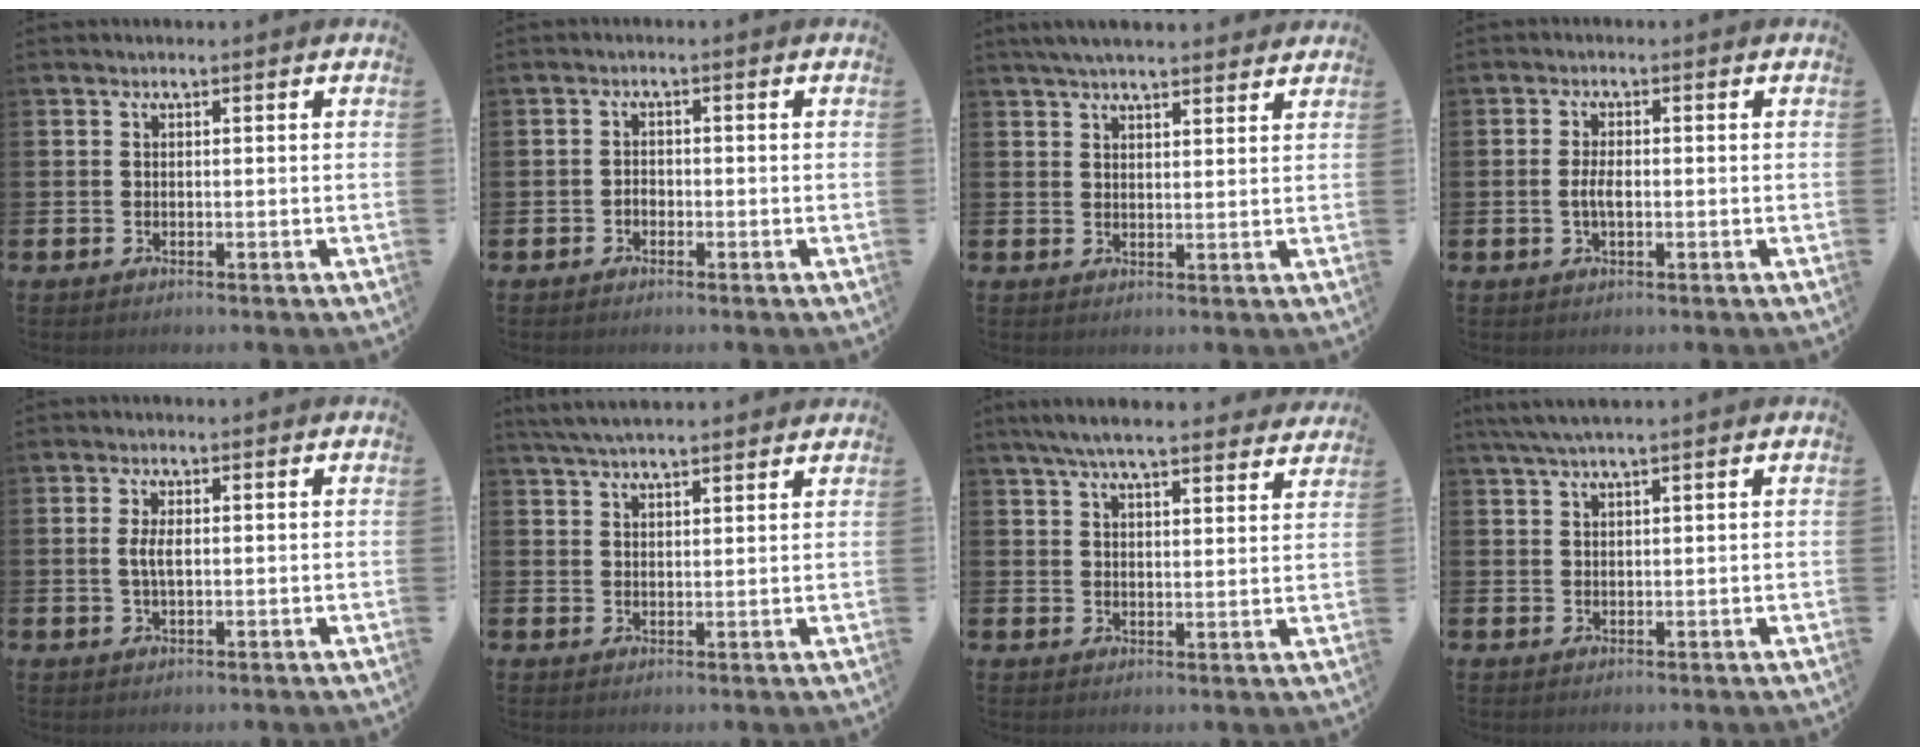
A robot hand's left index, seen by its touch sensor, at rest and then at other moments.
{"total": 1.2, "force": [-0.7, 0.9, 0.4], "torque": [-0.002, -0.001, -0.016]}
{"total": 4.4, "force": [4.1, 0.8, 1.3], "torque": [-0.030, -0.010, 0.076]}
{"total": 2.5, "force": [-0.3, 1.1, 2.3], "torque": [-0.035, -0.001, -0.008]}
{"total": 2.9, "force": [0.2, 1.2, 2.6], "torque": [-0.045, 0.003, 0.000]}
{"total": 4.4, "force": [4.2, 0.6, 1.2], "torque": [-0.039, -0.009, 0.080]}
{"total": 6.5, "force": [6.1, 0.8, 2.2], "torque": [-0.049, -0.028, 0.107]}
{"total": 3.0, "force": [2.5, 0.2, 1.7], "torque": [-0.042, 0.003, 0.046]}